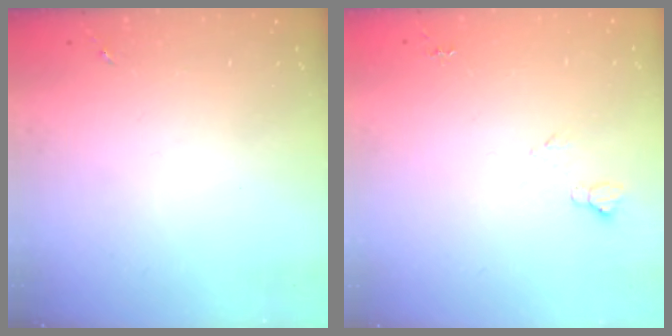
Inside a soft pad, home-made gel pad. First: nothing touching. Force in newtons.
{"total": 5.5, "press": 5.4, "slide": 0.7}